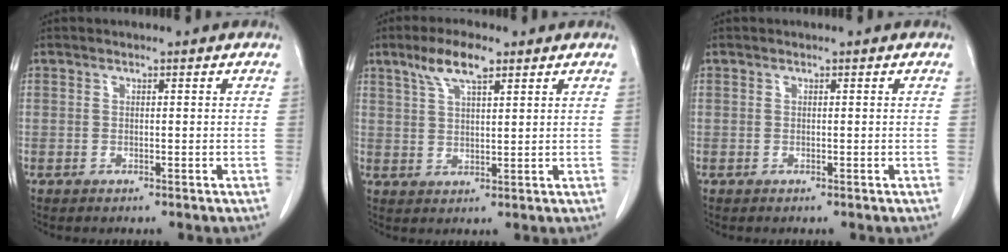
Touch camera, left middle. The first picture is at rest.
{"total": 6.3, "force": [4.0, 1.5, 4.6], "torque": [-0.095, 0.011, 0.076]}
{"total": 0.0}